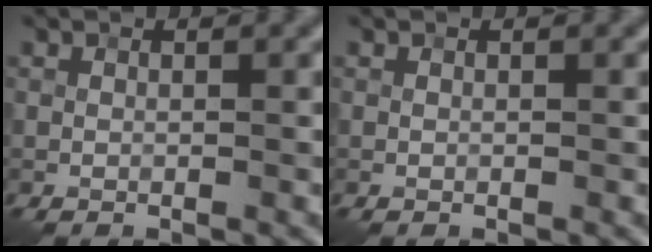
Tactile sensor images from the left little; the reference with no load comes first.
{"total": 0.0}